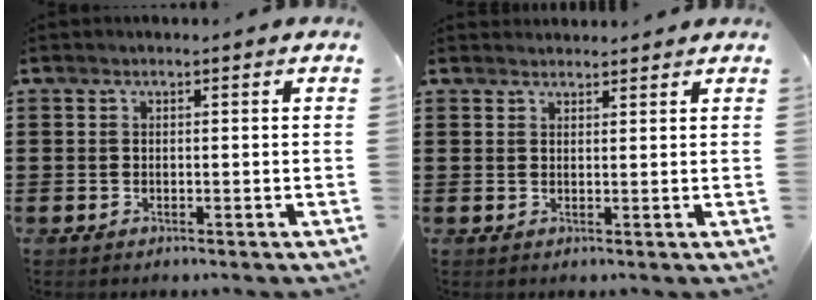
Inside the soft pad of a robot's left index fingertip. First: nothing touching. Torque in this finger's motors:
{"motor_torque": [2.14, 0.00, 0.04, 0.00]}